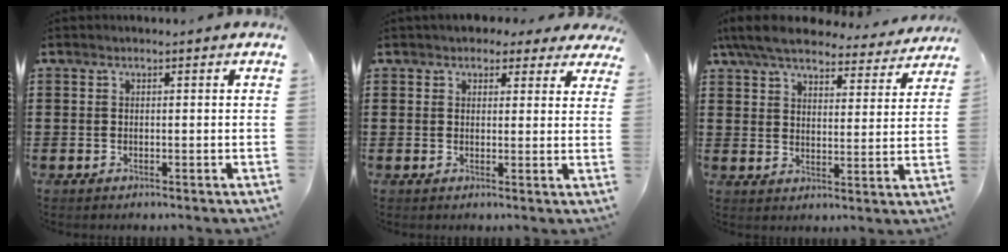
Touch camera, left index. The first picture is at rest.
{"total": 3.0, "force": [2.4, 1.7, 0.7], "torque": [-0.018, 0.002, 0.042]}
{"total": 7.1, "force": [6.5, 1.2, 2.6], "torque": [-0.079, -0.032, 0.115]}